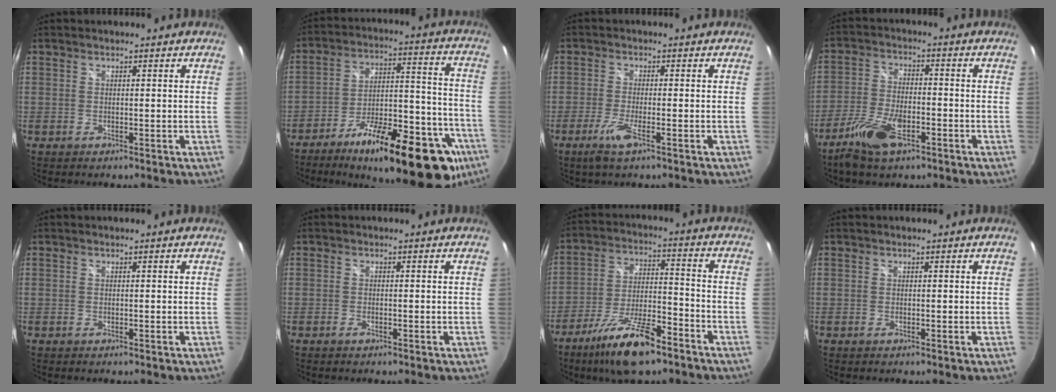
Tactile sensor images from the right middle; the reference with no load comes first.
{"total": 26.9, "force": [-16.7, 8.9, 19.1], "torque": [-0.267, 0.000, -0.237]}
{"total": 4.5, "force": [-2.6, 0.3, 3.7], "torque": [-0.084, -0.014, -0.051]}
{"total": 9.8, "force": [-5.8, 4.2, 6.6], "torque": [-0.152, -0.009, -0.110]}
{"total": 0.0}
{"total": 0.9, "force": [-0.6, 0.4, 0.5], "torque": [-0.009, -0.002, -0.012]}
{"total": 14.1, "force": [-9.8, 4.0, 9.3], "torque": [-0.186, -0.017, -0.173]}
{"total": 0.0}